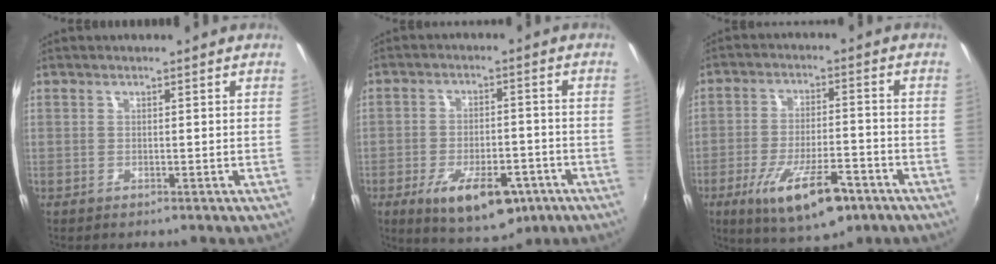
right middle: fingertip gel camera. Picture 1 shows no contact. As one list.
[{"total": 13.3, "force": [-7.0, 6.1, 9.6], "torque": [-0.181, -0.020, -0.099]}, {"total": 13.8, "force": [-7.7, 4.2, 10.6], "torque": [-0.205, -0.030, -0.123]}]